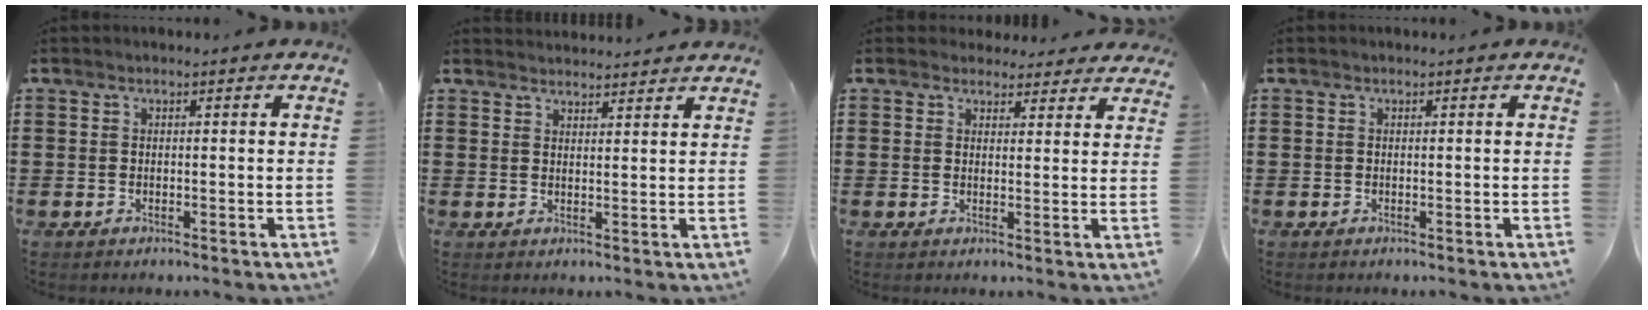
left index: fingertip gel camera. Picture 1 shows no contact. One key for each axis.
{"total": 2.3, "fx": 2.2, "fy": -0.1, "fz": -0.2, "tx": -0.003, "ty": -0.005, "tz": 0.043}
{"total": 3.3, "fx": 3.0, "fy": 1.3, "fz": 0.5, "tx": -0.011, "ty": -0.006, "tz": 0.055}
{"total": 0.0}